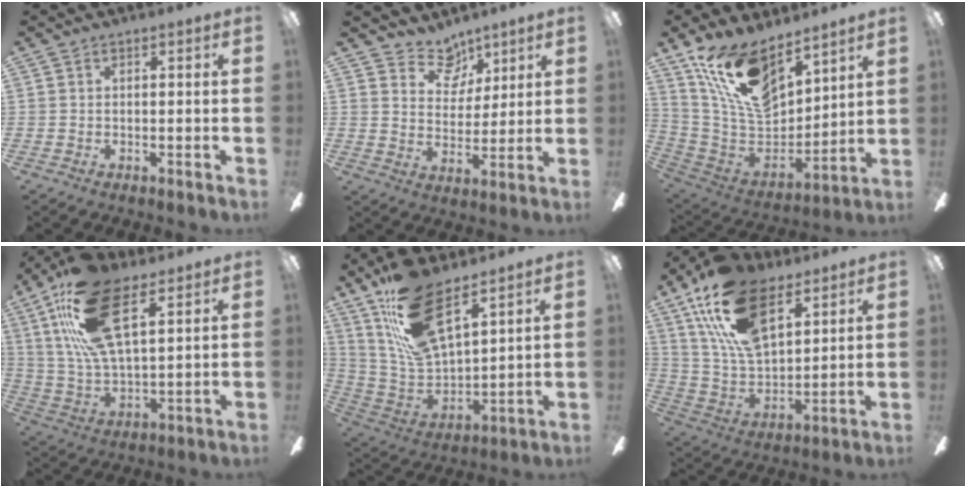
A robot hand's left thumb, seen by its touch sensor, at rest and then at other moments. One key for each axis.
{"total": 8.7, "fx": 6.7, "fy": 5.2, "fz": 1.6, "tx": -0.022, "ty": -0.048, "tz": 0.127}
{"total": 17.8, "fx": 12.1, "fy": 8.5, "fz": 9.8, "tx": -0.208, "ty": -0.073, "tz": 0.225}
{"total": 21.9, "fx": 11.9, "fy": 9.2, "fz": 15.9, "tx": -0.321, "ty": -0.028, "tz": 0.205}
{"total": 20.0, "fx": 13.3, "fy": 8.1, "fz": 12.6, "tx": -0.260, "ty": -0.073, "tz": 0.240}
{"total": 22.1, "fx": 12.5, "fy": 11.5, "fz": 14.1, "tx": -0.286, "ty": -0.048, "tz": 0.226}